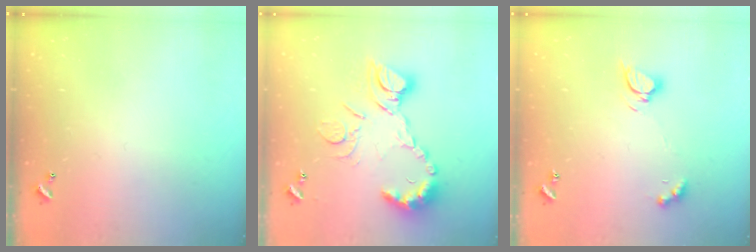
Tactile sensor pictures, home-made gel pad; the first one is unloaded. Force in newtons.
{"total": 14.9, "press": 14.9, "slide": 0.7}
{"total": 5.5, "press": 5.5, "slide": 0.7}